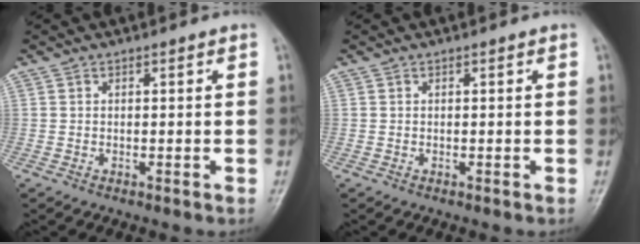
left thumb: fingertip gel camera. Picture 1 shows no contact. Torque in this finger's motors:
{"motor_torque": [-0.02, 0.02, 0.00, -0.03, 0.00]}